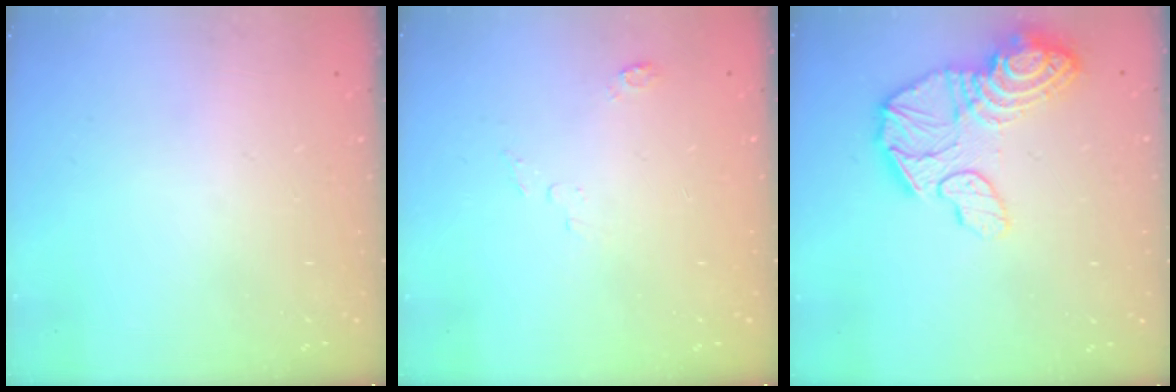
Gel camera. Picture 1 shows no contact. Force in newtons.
{"total": 3.3, "press": 3.2, "slide": 0.4}
{"total": 17.1, "press": 17.1, "slide": 1.6}